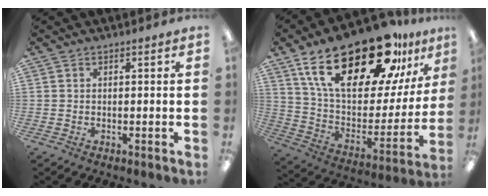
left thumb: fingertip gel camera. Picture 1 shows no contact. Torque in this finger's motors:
{"motor_torque": [0.86, 0.93, 1.36, -1.41, 0.49]}